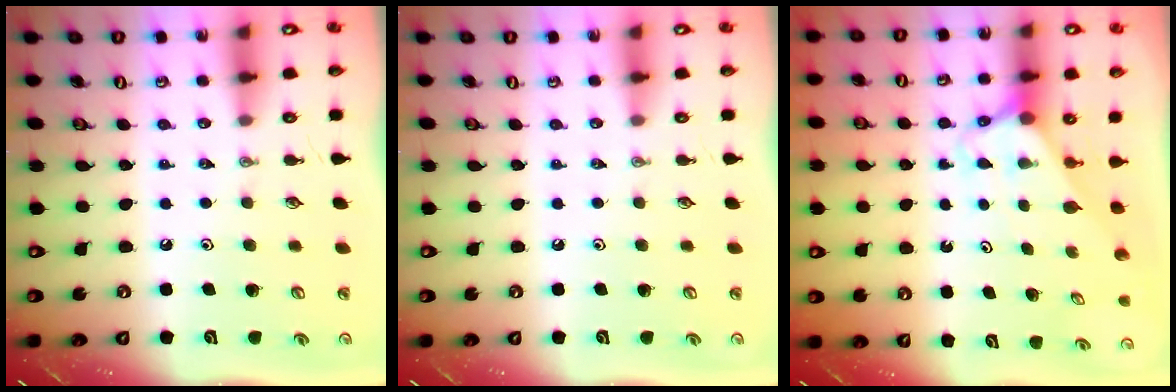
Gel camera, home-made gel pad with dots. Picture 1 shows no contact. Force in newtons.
{"total": 0.0}
{"total": 2.6, "press": 2.6, "slide": 0.2}